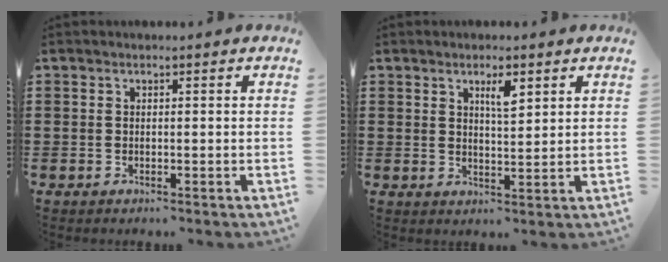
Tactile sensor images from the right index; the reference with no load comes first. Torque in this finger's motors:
{"motor_torque": [0.05, -0.03, 0.10, 0.06]}